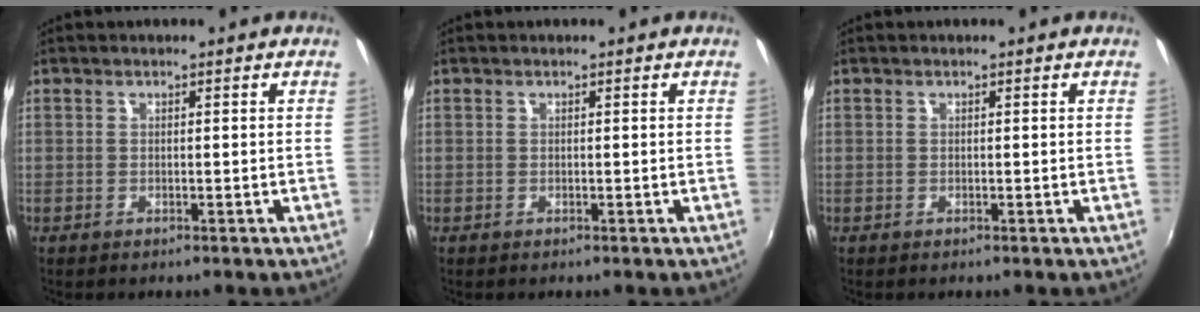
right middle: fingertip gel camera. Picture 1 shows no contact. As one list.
[{"total": 0.0}, {"total": 0.0}]